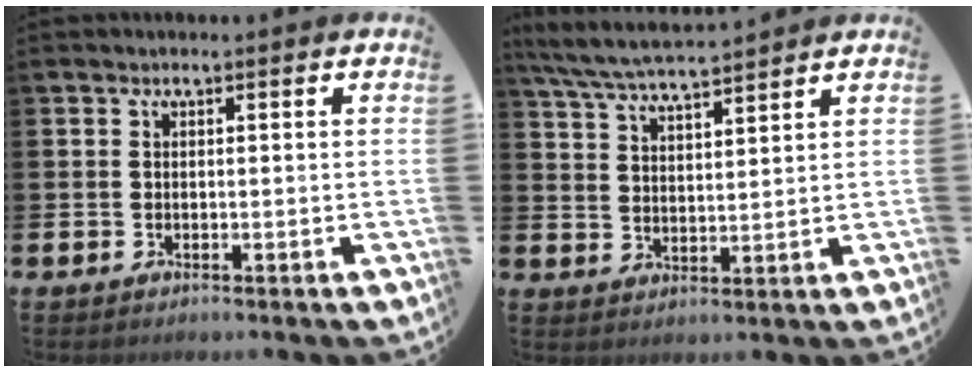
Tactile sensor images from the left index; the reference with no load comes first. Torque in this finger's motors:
{"motor_torque": [1.00, -1.14, 0.15, 0.13]}